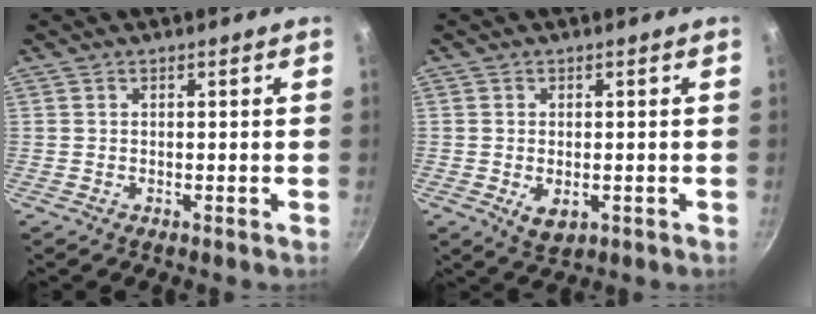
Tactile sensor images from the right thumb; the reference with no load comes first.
{"total": 3.7, "force": [-1.0, 2.1, 2.9], "torque": [-0.048, -0.005, -0.008]}